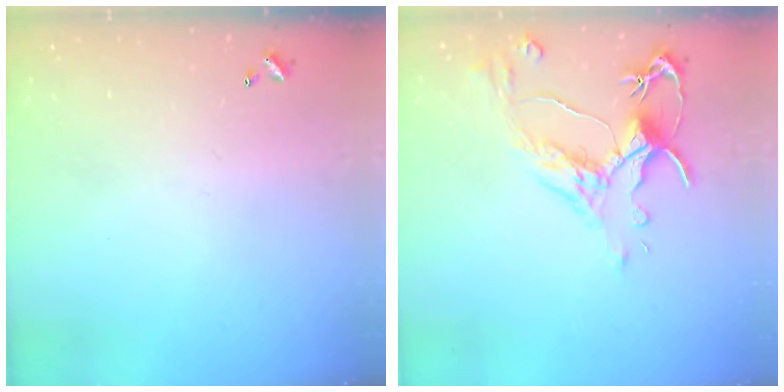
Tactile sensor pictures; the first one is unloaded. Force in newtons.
{"total": 3.1, "press": 2.7, "slide": 1.4}